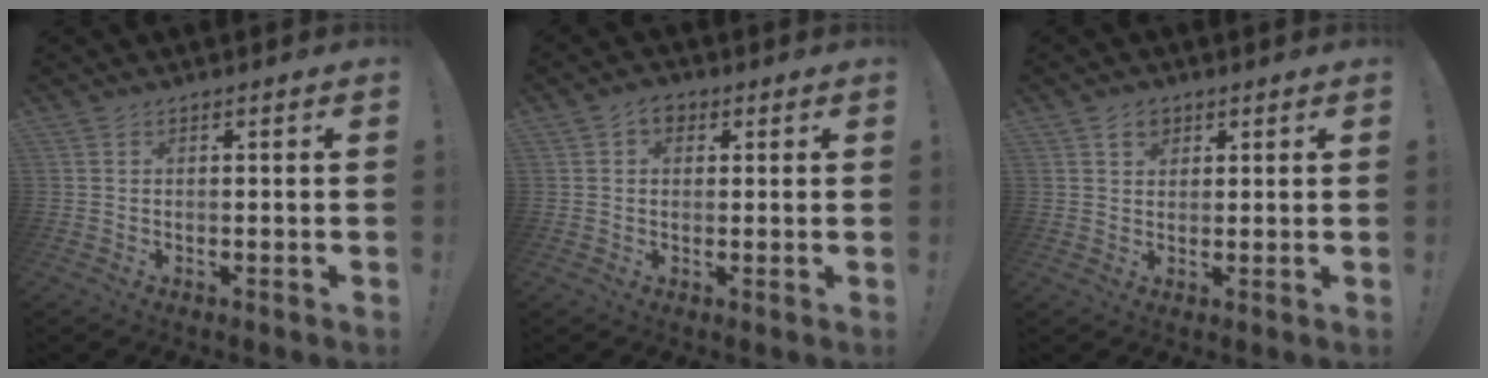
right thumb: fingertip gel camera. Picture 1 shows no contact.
{"total": 4.3, "force": [1.6, 3.3, 2.3], "torque": [-0.024, -0.002, 0.028]}
{"total": 4.0, "force": [2.2, 3.1, 1.4], "torque": [-0.004, -0.009, 0.036]}